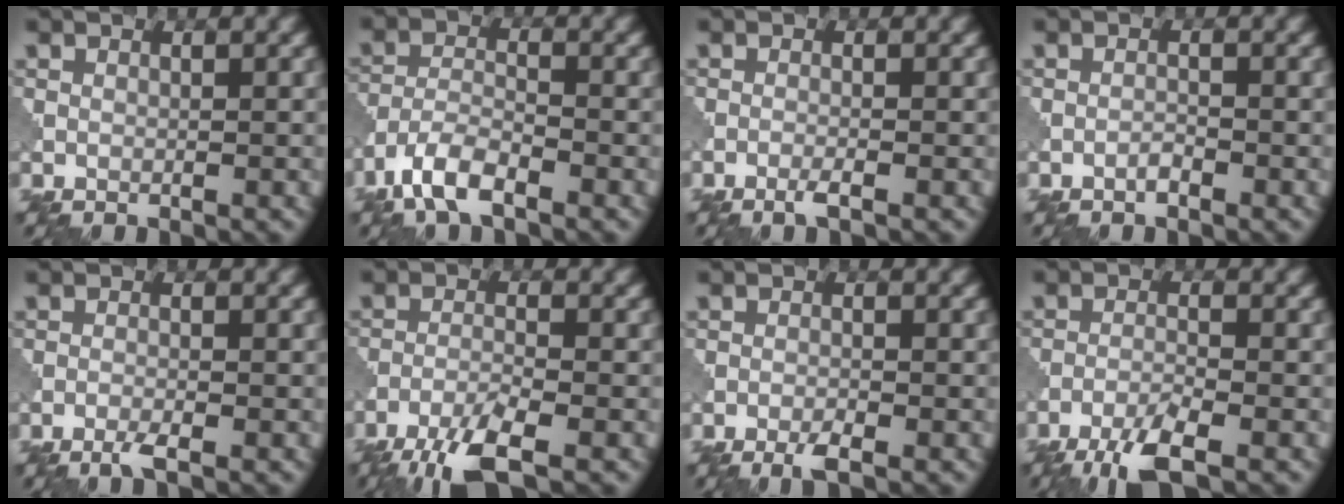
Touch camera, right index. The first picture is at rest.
{"total": 4.8, "force": [-3.5, 1.5, 2.9], "torque": [-0.060, -0.003, -0.078]}
{"total": 1.3, "force": [-0.8, 0.1, 1.0], "torque": [-0.018, 0.002, -0.022]}
{"total": 0.9, "force": [-0.7, 0.1, 0.5], "torque": [-0.010, 0.003, -0.015]}
{"total": 1.6, "force": [-1.1, 0.1, 1.1], "torque": [-0.022, 0.000, -0.026]}
{"total": 5.3, "force": [-3.7, 0.9, 3.6], "torque": [-0.070, -0.008, -0.078]}
{"total": 1.9, "force": [-1.3, 0.3, 1.4], "torque": [-0.026, 0.000, -0.027]}
{"total": 4.3, "force": [-3.0, 0.6, 2.9], "torque": [-0.061, -0.004, -0.064]}